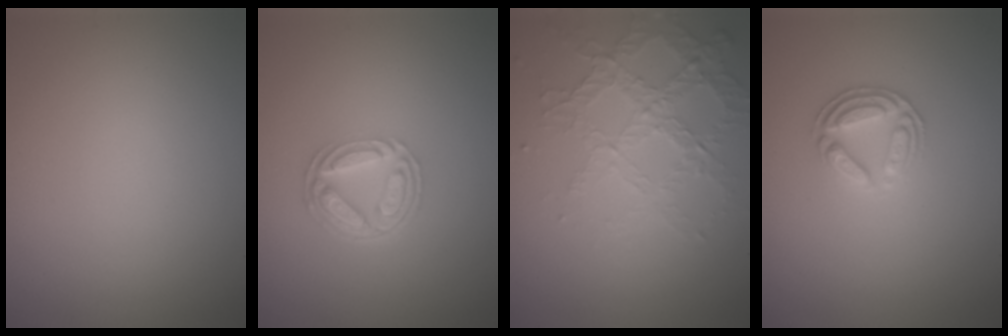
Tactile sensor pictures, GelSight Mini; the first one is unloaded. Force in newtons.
{"total": 4.9, "press": 3.5, "slide": 3.4}
{"total": 4.2, "press": 3.0, "slide": 2.9}
{"total": 2.7, "press": 2.6, "slide": 0.9}